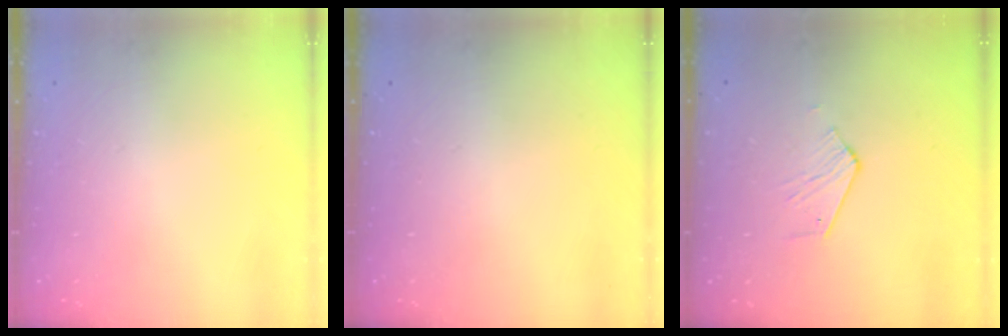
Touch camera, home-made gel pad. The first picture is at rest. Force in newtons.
{"total": 0.0}
{"total": 3.1, "press": 3.1, "slide": 0.2}